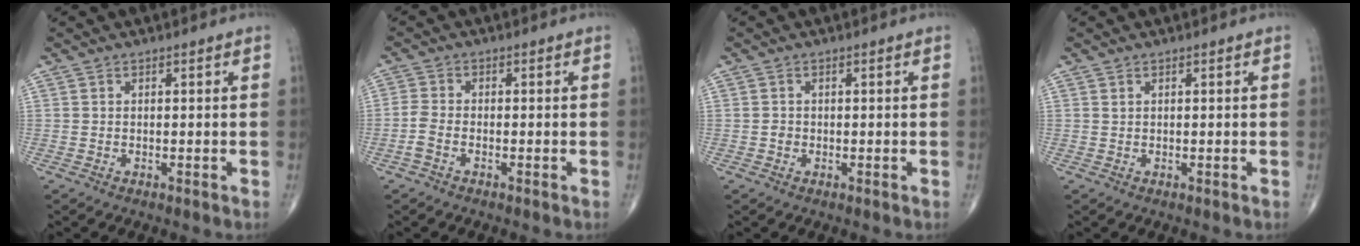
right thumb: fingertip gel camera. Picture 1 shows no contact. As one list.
[{"total": 2.8, "force": [-1.3, 1.4, 2.0], "torque": [-0.054, 0.011, -0.033]}, {"total": 0.9, "force": [-0.2, 0.8, 0.3], "torque": [0.000, 0.004, -0.006]}, {"total": 0.0}]